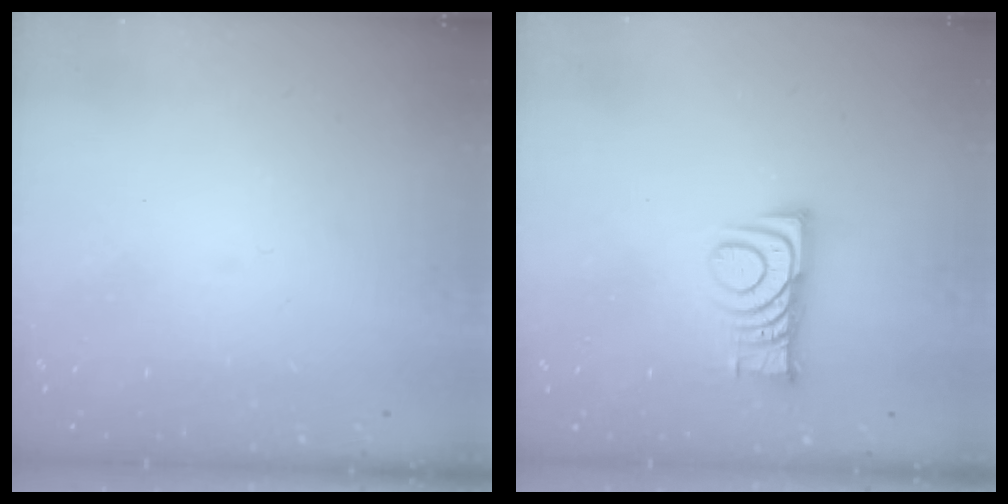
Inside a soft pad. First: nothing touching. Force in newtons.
{"total": 8.8, "press": 8.8, "slide": 0.1}